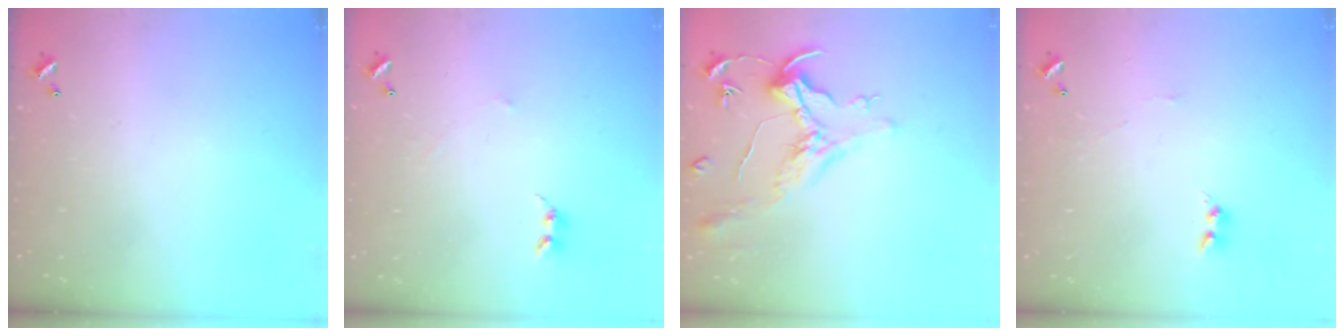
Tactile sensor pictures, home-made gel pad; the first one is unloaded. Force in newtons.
{"total": 2.3, "press": 2.3, "slide": 0.3}
{"total": 1.6, "press": 1.4, "slide": 0.7}
{"total": 4.2, "press": 4.2, "slide": 0.5}